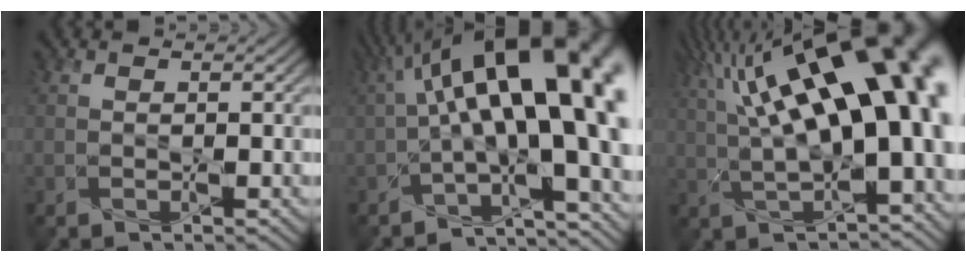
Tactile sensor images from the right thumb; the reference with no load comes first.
{"total": 18.3, "force": [1.3, 6.6, 17.0], "torque": [-0.223, 0.021, 0.027]}
{"total": 18.9, "force": [4.7, 6.6, 17.0], "torque": [-0.264, 0.042, 0.075]}